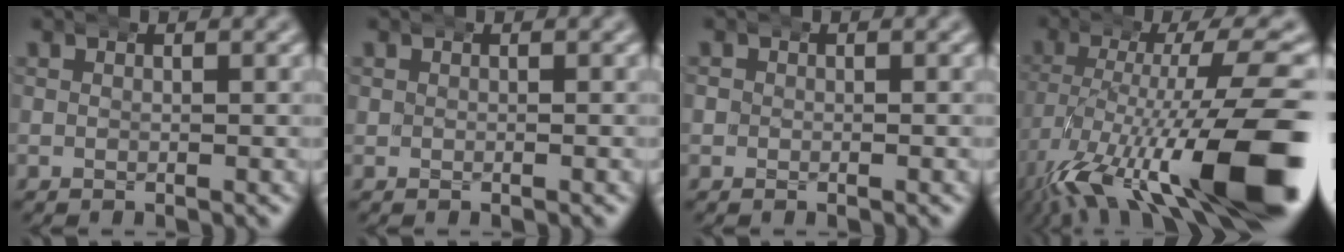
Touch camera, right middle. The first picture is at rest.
{"total": 0.0}
{"total": 1.2, "force": [-0.1, 1.1, 0.4], "torque": [-0.010, 0.003, -0.002]}
{"total": 15.0, "force": [-5.4, 5.9, 12.7], "torque": [-0.208, -0.032, -0.060]}